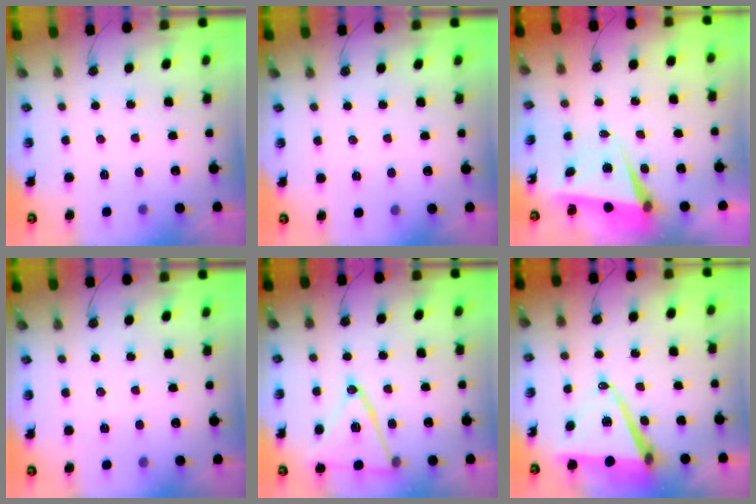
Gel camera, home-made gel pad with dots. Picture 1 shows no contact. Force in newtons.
{"total": 2.6, "press": 1.7, "slide": 1.9}
{"total": 5.0, "press": 4.8, "slide": 1.2}
{"total": 6.3, "press": 4.4, "slide": 4.5}
{"total": 16.9, "press": 16.6, "slide": 3.4}
{"total": 11.0, "press": 10.2, "slide": 4.1}